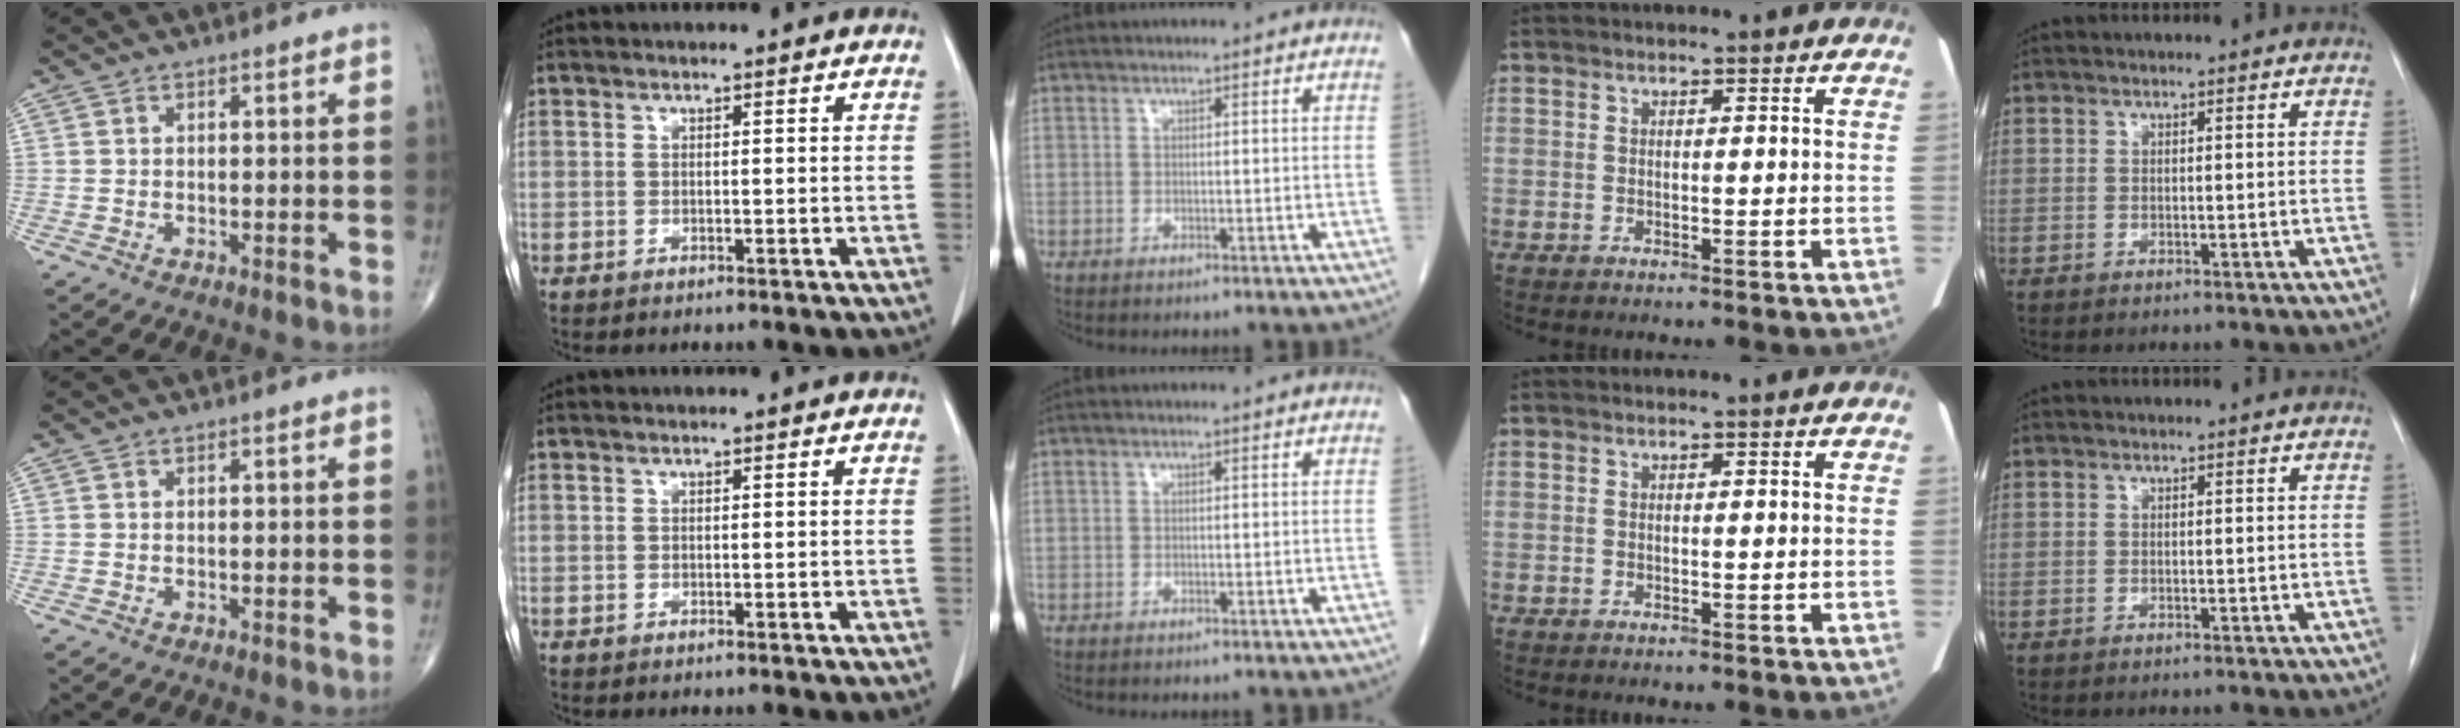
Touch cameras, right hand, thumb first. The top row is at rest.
{}